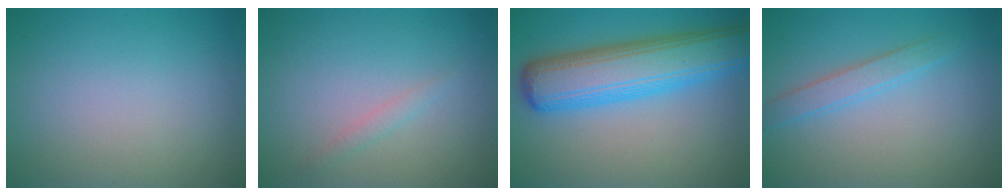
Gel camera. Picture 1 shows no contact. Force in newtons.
{"total": 1.0, "press": 1.0, "slide": 0.0}
{"total": 8.9, "press": 8.9, "slide": 0.2}
{"total": 2.1, "press": 2.1, "slide": 0.1}